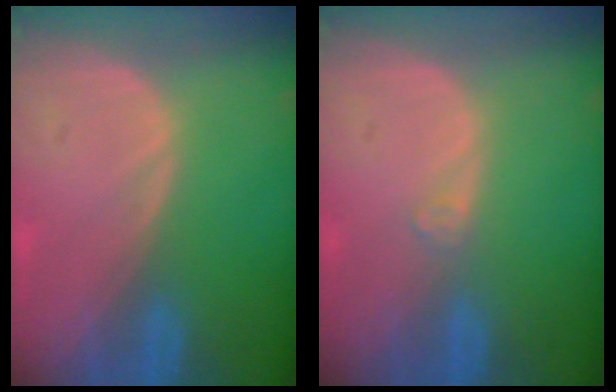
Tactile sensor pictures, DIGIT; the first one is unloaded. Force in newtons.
{"total": 0.9, "press": 0.8, "slide": 0.2}